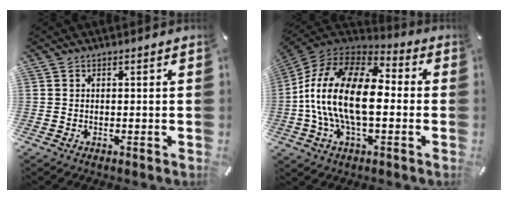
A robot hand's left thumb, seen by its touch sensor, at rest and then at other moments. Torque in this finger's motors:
{"motor_torque": [0.18, 3.31, 1.88, -0.89, 1.05]}